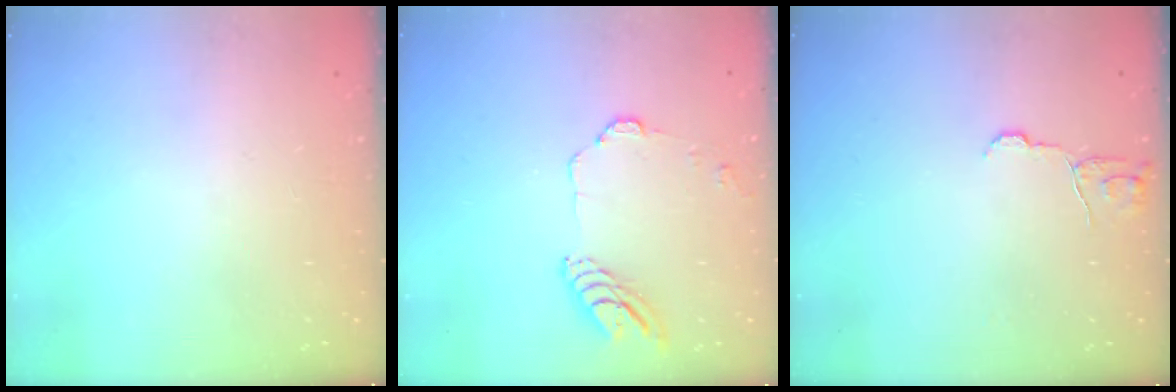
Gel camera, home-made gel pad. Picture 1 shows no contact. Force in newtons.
{"total": 9.1, "press": 9.1, "slide": 0.4}
{"total": 5.9, "press": 5.9, "slide": 0.5}